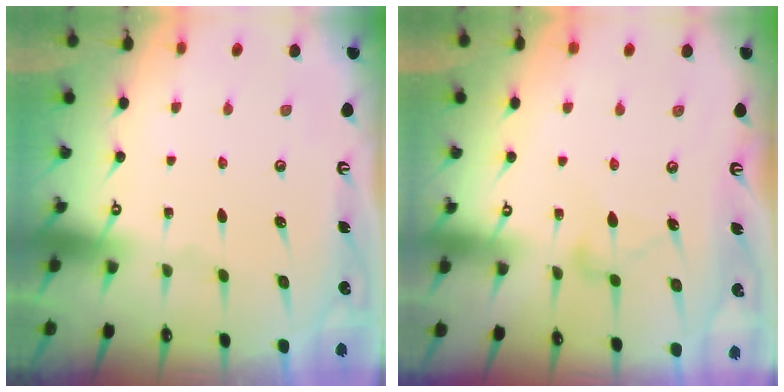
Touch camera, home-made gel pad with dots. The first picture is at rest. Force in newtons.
{"total": 10.1, "press": 10.1, "slide": 0.5}